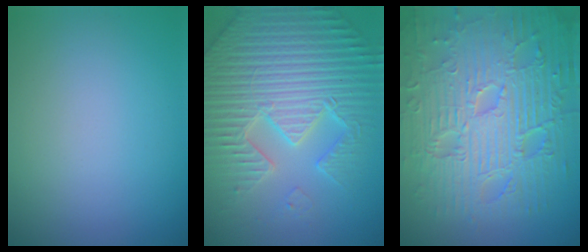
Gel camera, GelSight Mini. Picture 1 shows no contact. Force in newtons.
{"total": 7.7, "press": 7.4, "slide": 1.9}
{"total": 11.7, "press": 7.6, "slide": 8.9}